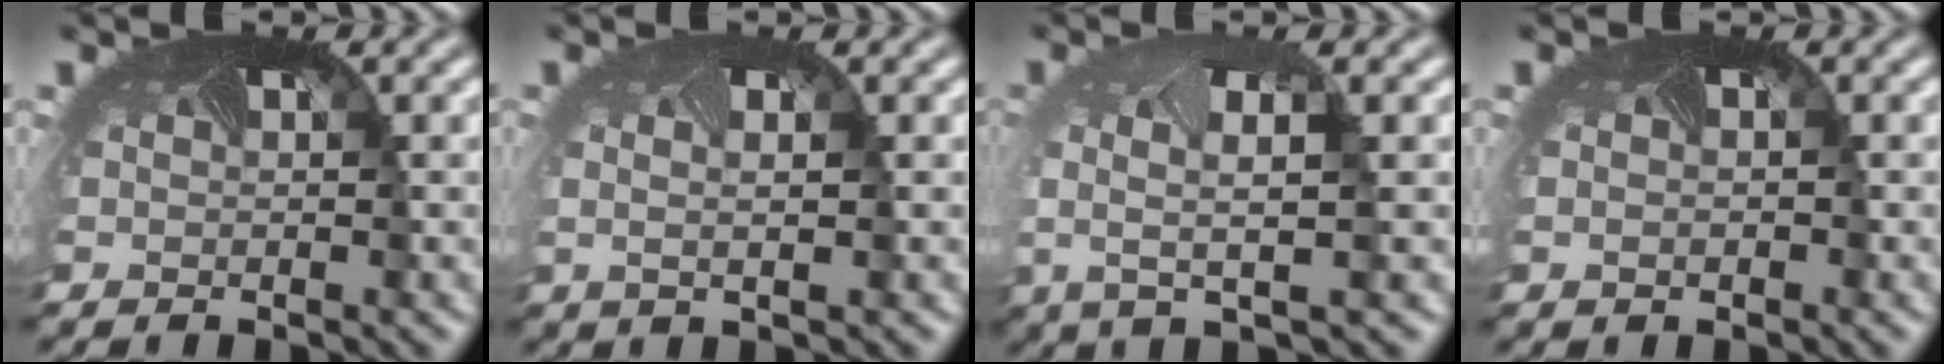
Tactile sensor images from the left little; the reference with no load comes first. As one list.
[{"total": 0.9, "force": [0.0, -0.1, 0.9], "torque": [-0.024, -0.002, 0.003]}, {"total": 2.9, "force": [-0.1, 0.5, 2.9], "torque": [-0.070, -0.006, -0.008]}, {"total": 0.8, "force": [-0.1, 0.6, 0.4], "torque": [-0.008, 0.000, -0.002]}]